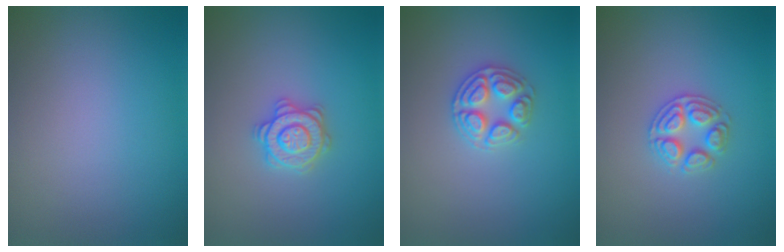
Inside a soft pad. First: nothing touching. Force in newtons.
{"total": 2.8, "press": 2.8, "slide": 0.4}
{"total": 2.9, "press": 2.8, "slide": 0.3}
{"total": 2.6, "press": 2.5, "slide": 0.5}